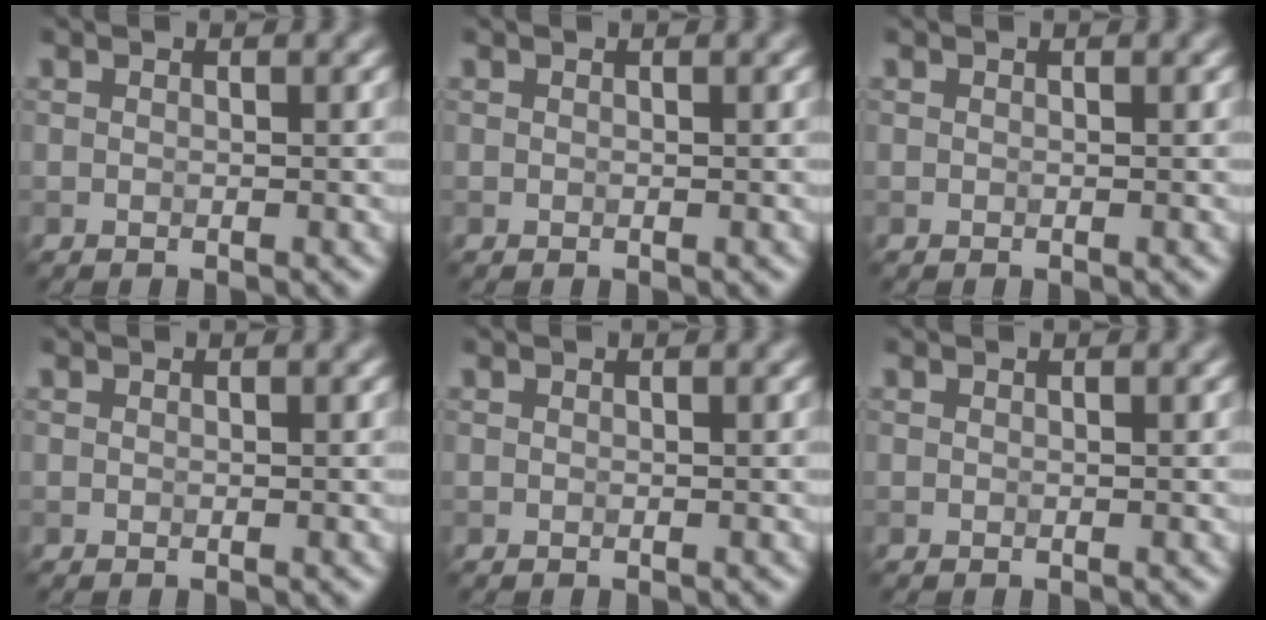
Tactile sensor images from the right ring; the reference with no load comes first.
{"total": 0.0}
{"total": 0.0}
{"total": 0.0}
{"total": 0.0}
{"total": 0.0}